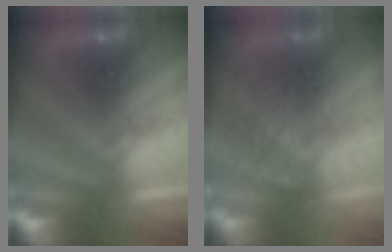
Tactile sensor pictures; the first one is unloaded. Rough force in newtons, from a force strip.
{"total": 4.4}